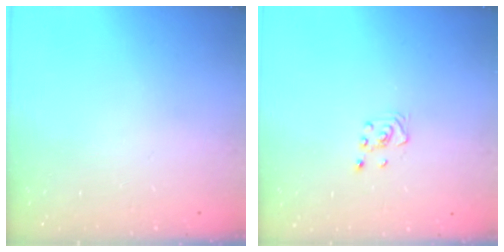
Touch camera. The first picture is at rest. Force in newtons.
{"total": 2.6, "press": 2.4, "slide": 1.0}